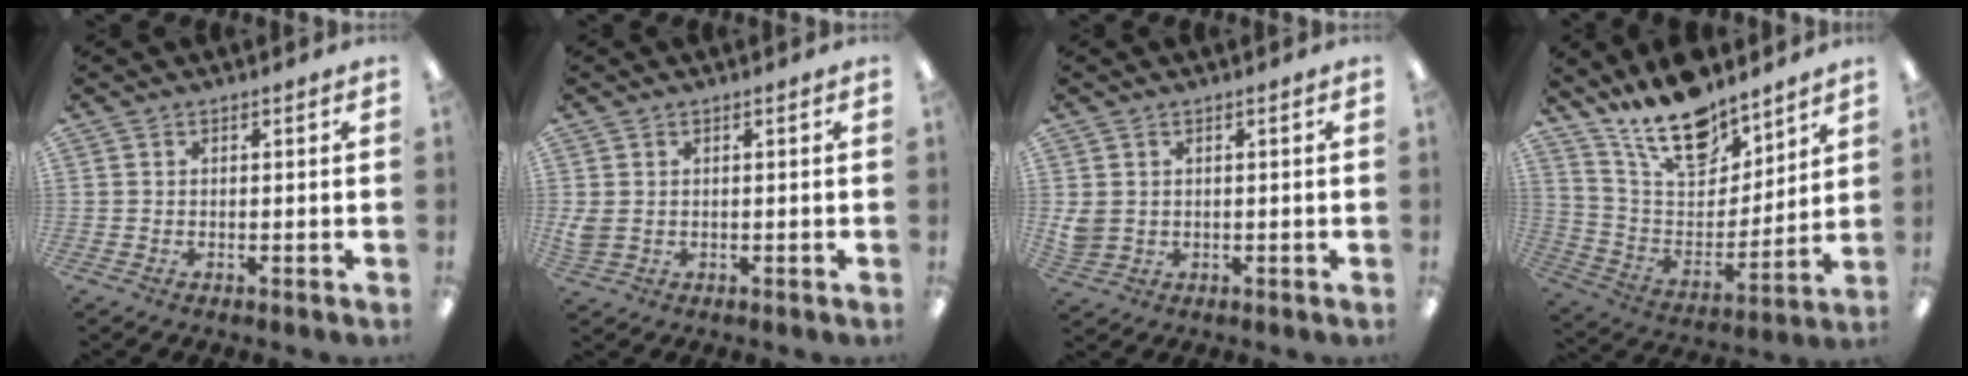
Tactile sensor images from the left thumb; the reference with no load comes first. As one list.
[{"total": 2.3, "force": [0.6, 1.7, 1.4], "torque": [-0.028, 0.003, 0.011]}, {"total": 2.9, "force": [0.9, 2.5, 1.3], "torque": [-0.027, 0.003, 0.019]}, {"total": 18.5, "force": [14.6, 7.7, 8.3], "torque": [-0.157, -0.092, 0.260]}]